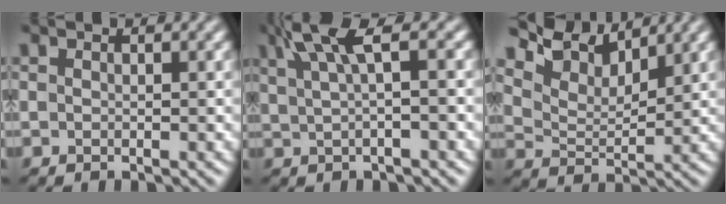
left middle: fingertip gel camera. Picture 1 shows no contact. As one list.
[{"total": 4.2, "force": [2.1, 0.8, 3.5], "torque": [-0.055, 0.021, 0.039]}, {"total": 5.9, "force": [5.5, 1.3, 1.7], "torque": [-0.044, 0.019, 0.097]}]